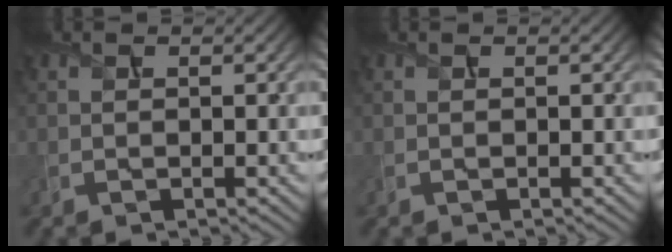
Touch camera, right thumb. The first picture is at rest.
{"total": 0.0}